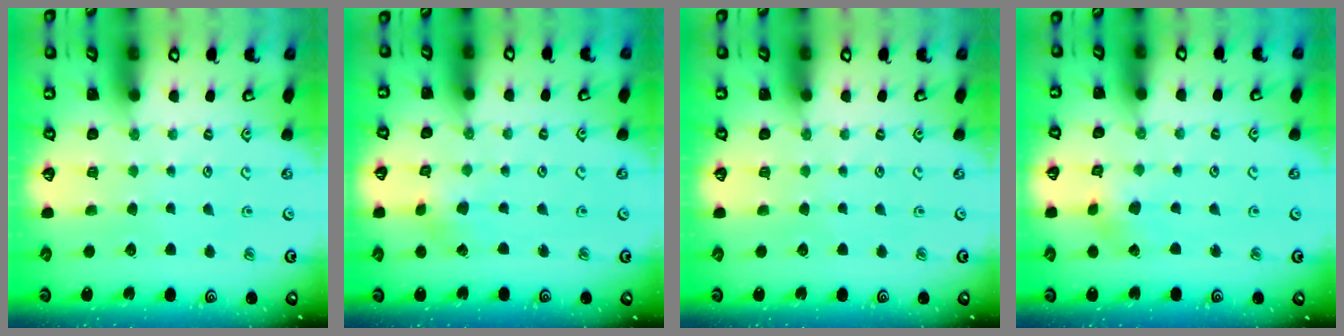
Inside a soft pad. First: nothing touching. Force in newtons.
{"total": 1.5, "press": 1.5, "slide": 0.2}
{"total": 0.0}
{"total": 3.8, "press": 3.7, "slide": 0.4}